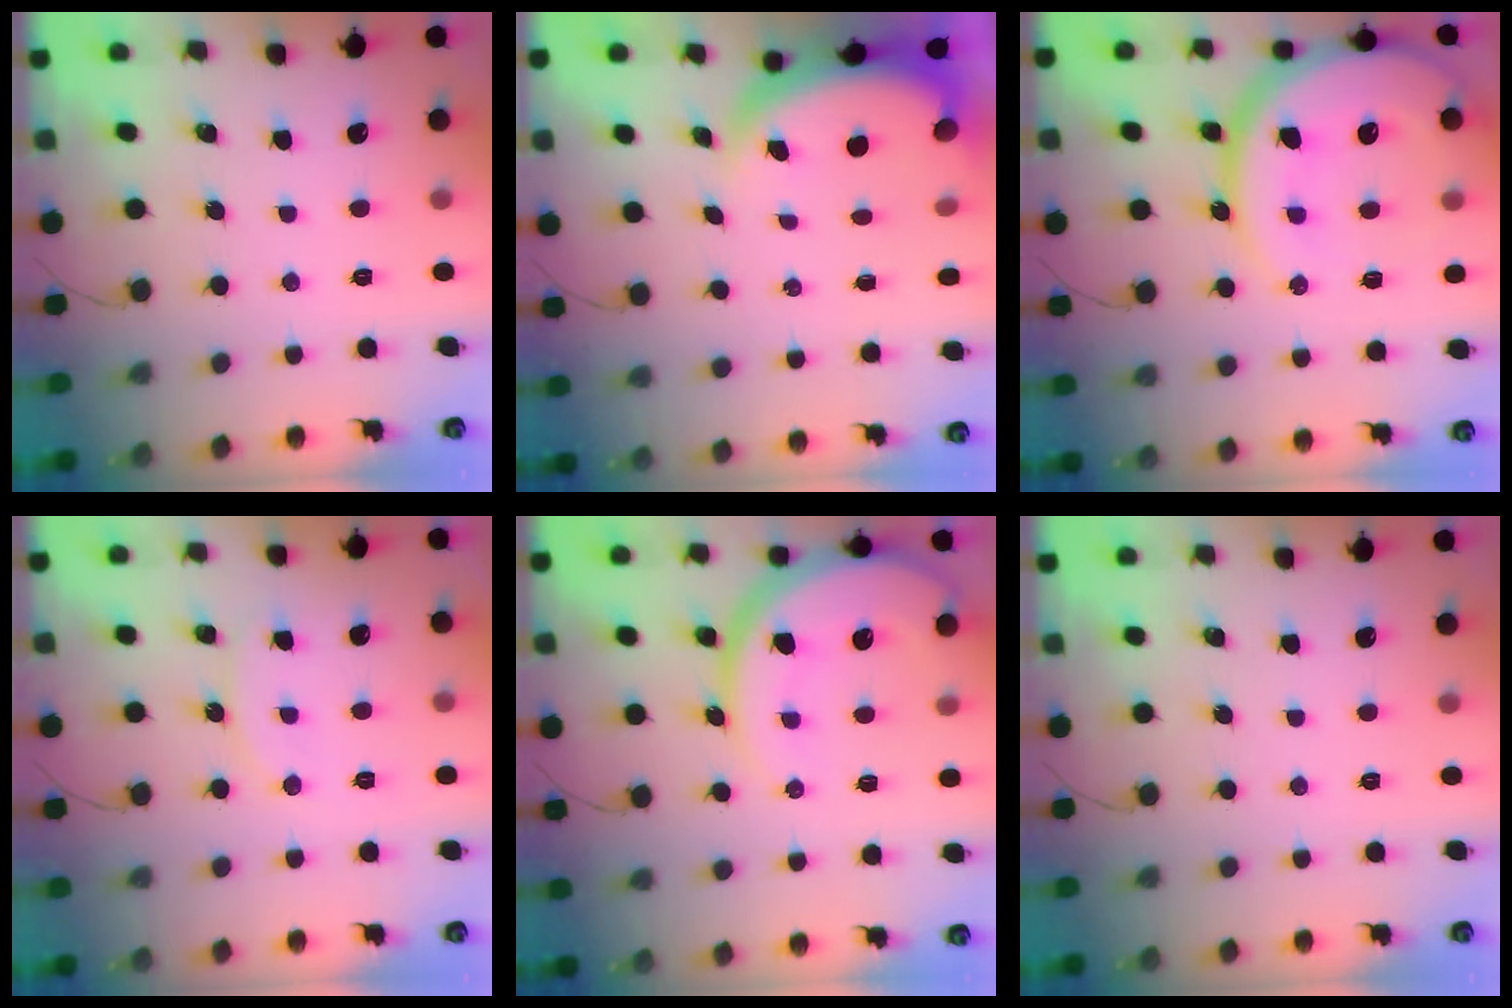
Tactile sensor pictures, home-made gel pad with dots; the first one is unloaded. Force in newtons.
{"total": 5.3, "press": 5.3, "slide": 0.3}
{"total": 21.4, "press": 21.3, "slide": 2.1}
{"total": 7.8, "press": 7.8, "slide": 0.5}
{"total": 14.2, "press": 14.2, "slide": 1.2}
{"total": 0.0}